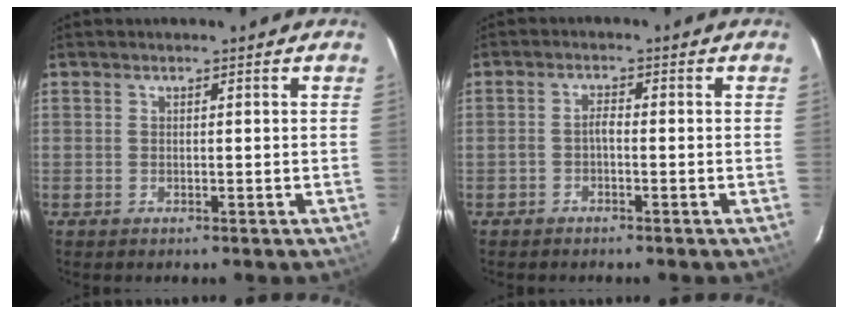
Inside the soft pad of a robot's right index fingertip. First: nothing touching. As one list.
[{"total": 1.6, "force": [-0.9, 0.5, 1.3], "torque": [-0.027, 0.007, -0.017]}]